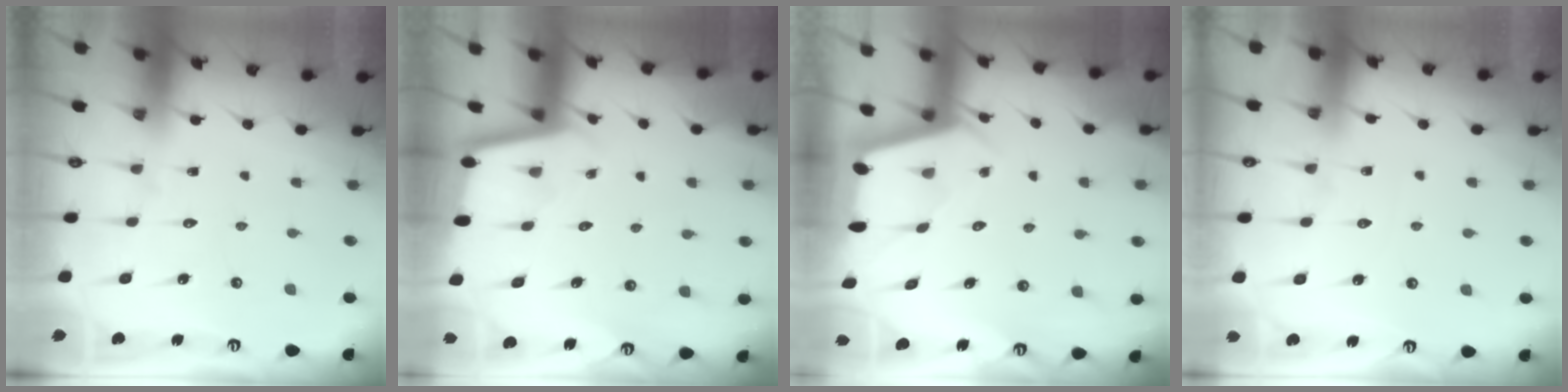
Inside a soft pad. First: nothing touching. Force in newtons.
{"total": 2.8, "press": 2.8, "slide": 0.2}
{"total": 2.1, "press": 2.0, "slide": 0.3}
{"total": 1.6, "press": 1.6, "slide": 0.2}